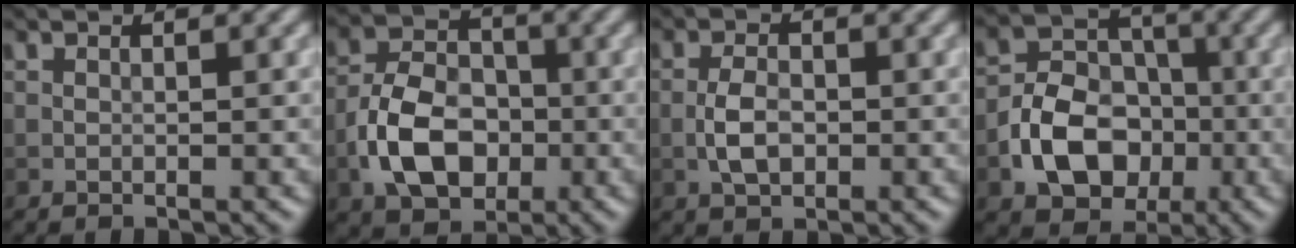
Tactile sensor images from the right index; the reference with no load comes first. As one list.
[{"total": 7.0, "force": [-2.3, 4.8, 4.6], "torque": [-0.086, 0.004, -0.047]}, {"total": 2.7, "force": [-0.6, 1.5, 2.2], "torque": [-0.043, 0.003, -0.015]}, {"total": 7.3, "force": [-2.5, 5.4, 4.3], "torque": [-0.073, -0.002, -0.047]}]